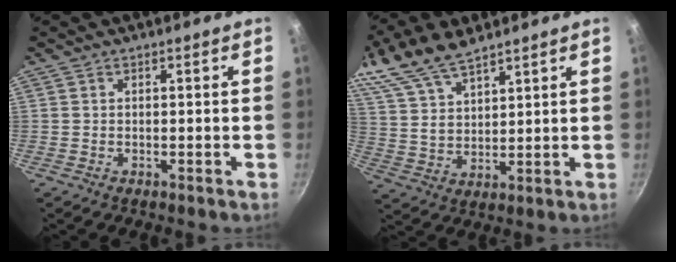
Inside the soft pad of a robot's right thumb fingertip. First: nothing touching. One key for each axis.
{"total": 14.6, "fx": 10.8, "fy": 6.1, "fz": 7.8, "tx": -0.158, "ty": -0.017, "tz": 0.221}